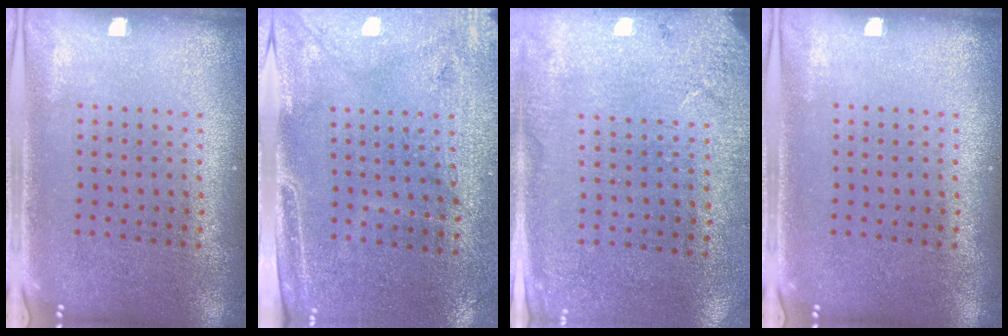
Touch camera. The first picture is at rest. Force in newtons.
{"total": 3.0, "press": 2.6, "slide": 1.5}
{"total": 2.6, "press": 2.3, "slide": 1.2}
{"total": 0.0}